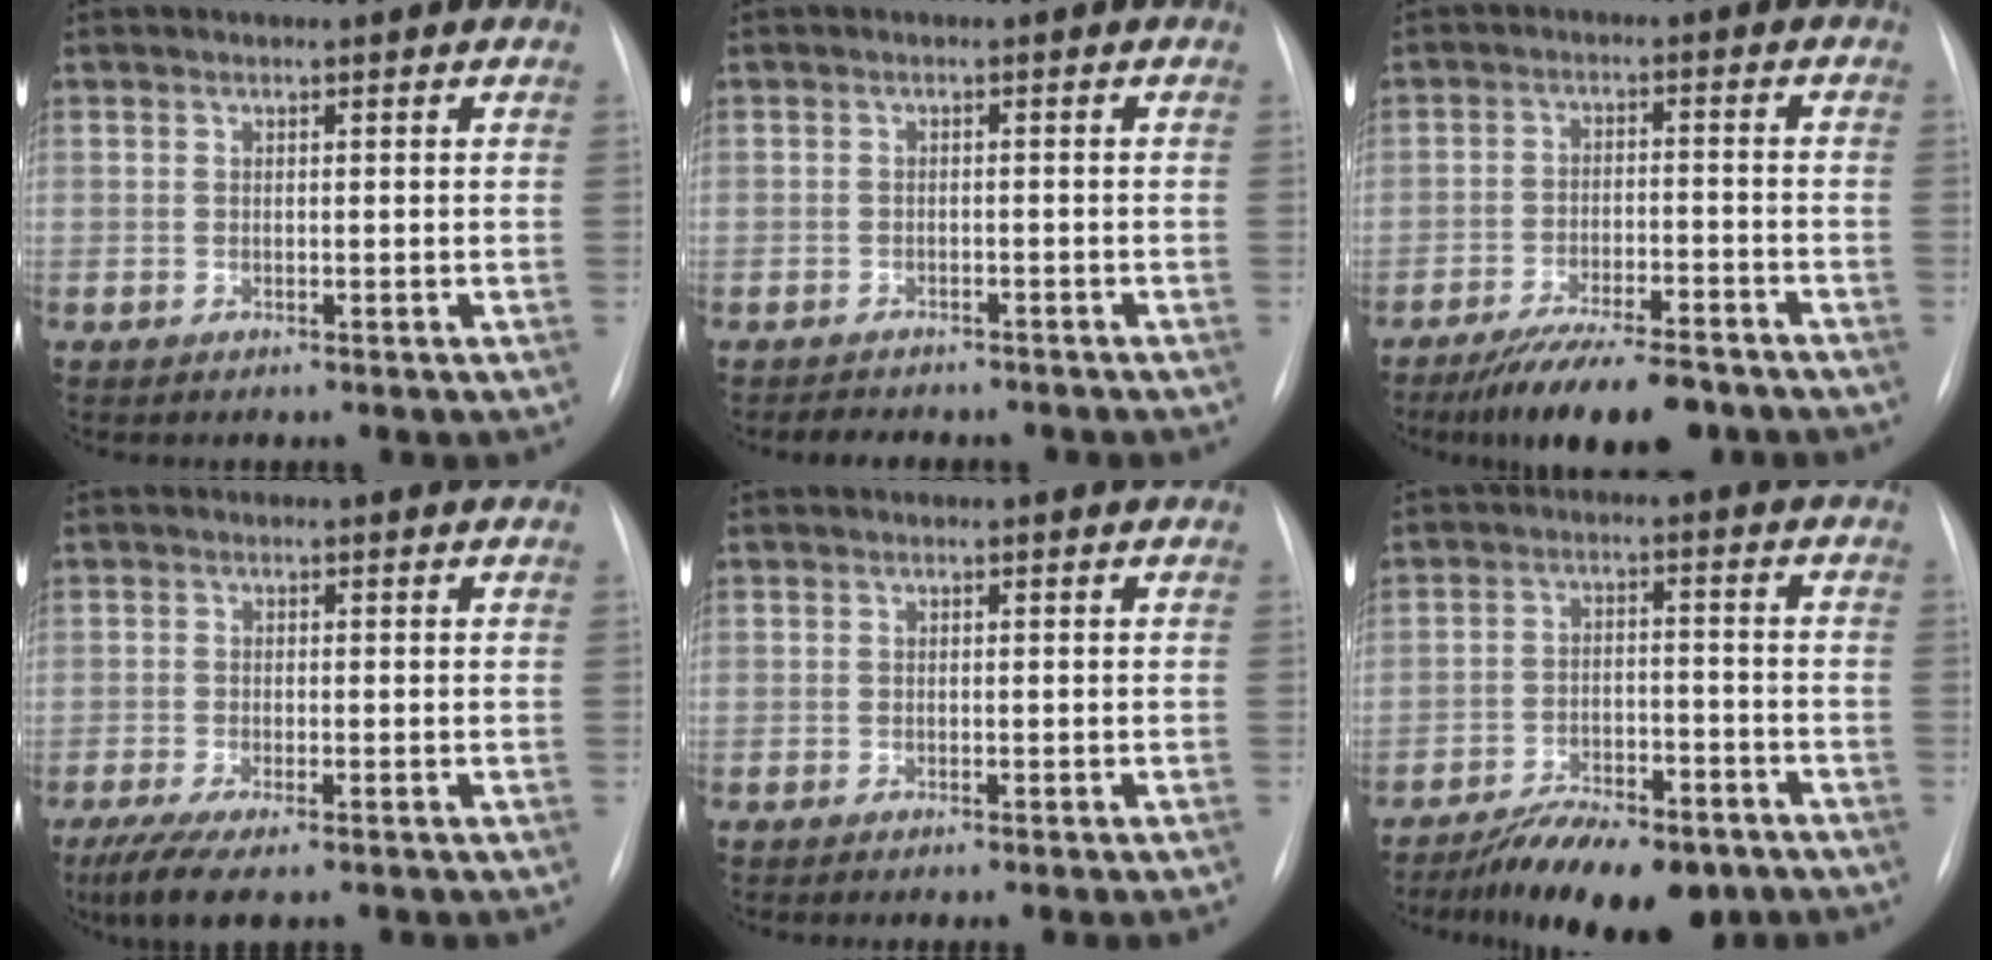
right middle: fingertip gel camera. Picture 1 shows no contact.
{"total": 6.2, "force": [-5.4, 2.0, 2.2], "torque": [-0.038, 0.000, -0.063]}
{"total": 12.2, "force": [-9.9, 2.6, 6.8], "torque": [-0.105, -0.015, -0.154]}
{"total": 6.6, "force": [-4.4, 1.4, 4.6], "torque": [-0.086, -0.021, -0.070]}
{"total": 1.4, "force": [-1.0, -0.3, 0.9], "torque": [-0.011, 0.001, -0.010]}
{"total": 12.2, "force": [-9.4, 4.2, 6.5], "torque": [-0.097, 0.000, -0.147]}